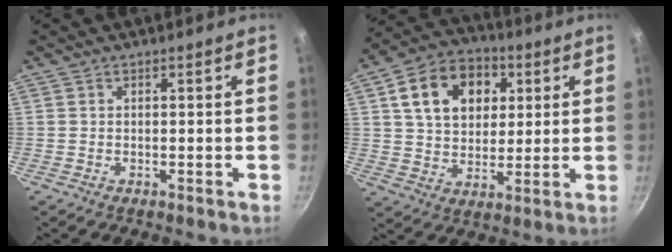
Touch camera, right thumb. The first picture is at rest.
{"total": 16.1, "force": [4.9, 11.9, 9.7], "torque": [-0.135, 0.007, 0.074]}